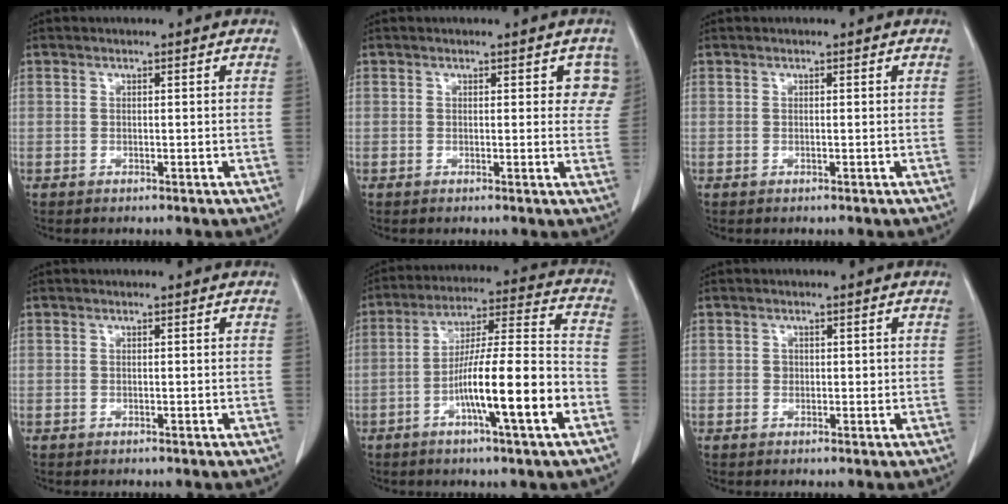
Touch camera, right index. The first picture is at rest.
{"total": 3.5, "force": [1.6, 2.1, 2.3], "torque": [0.000, 0.002, 0.007]}
{"total": 0.0}
{"total": 0.0}
{"total": 15.2, "force": [-5.6, 0.6, 14.2], "torque": [-0.239, 0.005, -0.094]}
{"total": 1.3, "force": [0.1, 1.1, 0.7], "torque": [-0.009, 0.002, 0.002]}